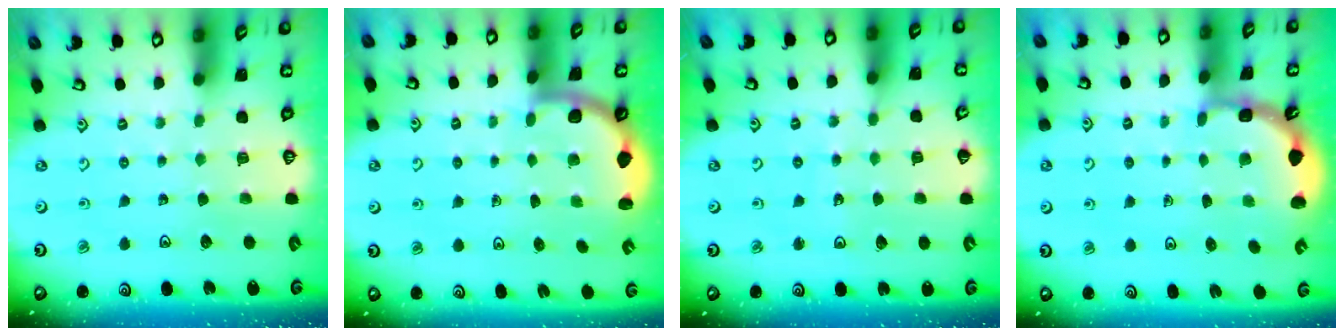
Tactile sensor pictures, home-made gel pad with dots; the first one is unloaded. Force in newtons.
{"total": 2.6, "press": 2.6, "slide": 0.4}
{"total": 3.7, "press": 3.7, "slide": 0.2}
{"total": 1.9, "press": 1.8, "slide": 0.6}